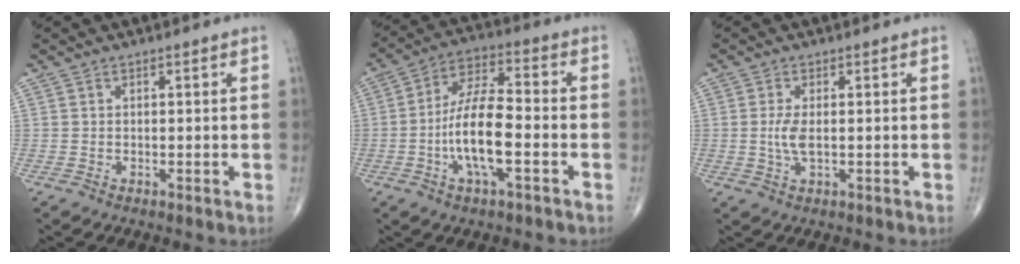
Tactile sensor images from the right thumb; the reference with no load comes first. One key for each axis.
{"total": 12.9, "fx": -3.3, "fy": 4.3, "fz": 11.7, "tx": -0.225, "ty": 0.032, "tz": -0.064}
{"total": 3.3, "fx": 0.0, "fy": 1.2, "fz": 3.1, "tx": -0.074, "ty": -0.004, "tz": 0.000}